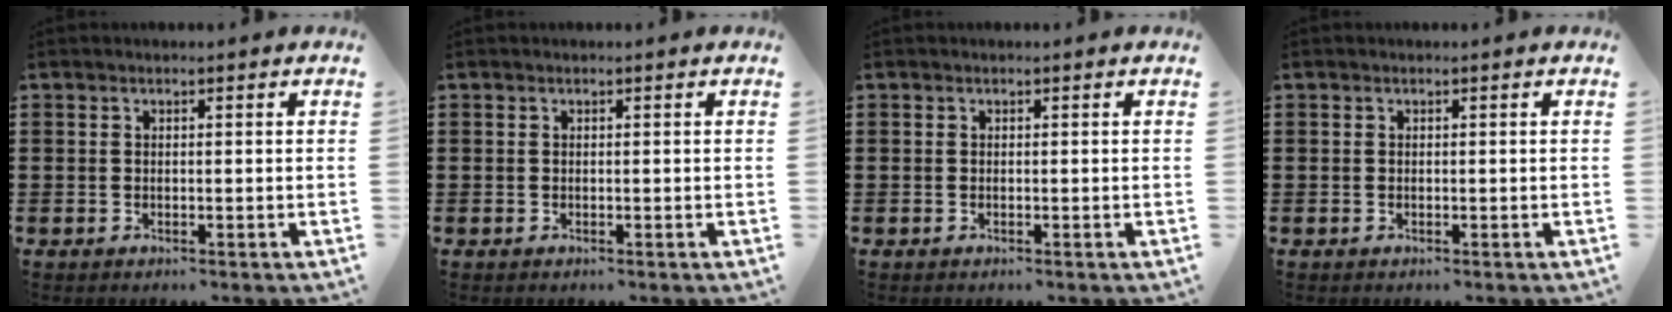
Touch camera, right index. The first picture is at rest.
{"total": 0.0}
{"total": 0.0}
{"total": 0.0}